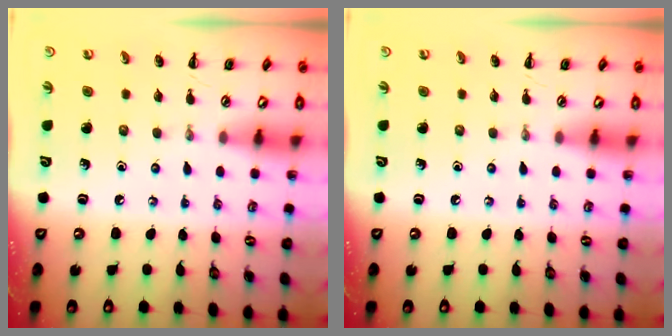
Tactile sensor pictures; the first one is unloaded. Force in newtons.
{"total": 0.0}